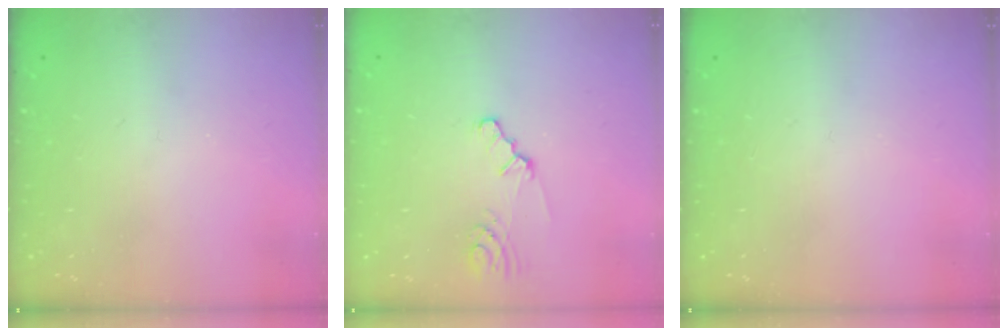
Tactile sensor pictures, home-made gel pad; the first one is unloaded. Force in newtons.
{"total": 2.2, "press": 2.2, "slide": 0.4}
{"total": 0.0}